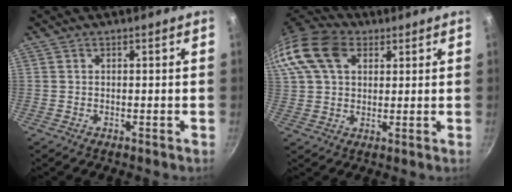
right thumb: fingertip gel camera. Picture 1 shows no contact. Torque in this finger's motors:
{"motor_torque": [-0.11, 0.95, 0.62, -0.55, 0.14]}